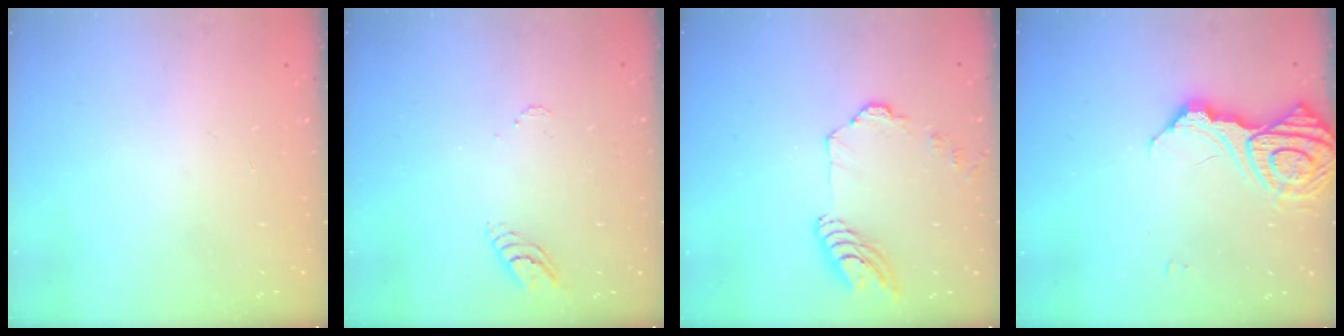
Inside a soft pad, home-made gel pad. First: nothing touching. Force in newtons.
{"total": 3.5, "press": 3.5, "slide": 0.3}
{"total": 10.8, "press": 10.7, "slide": 1.1}
{"total": 15.4, "press": 15.3, "slide": 1.5}